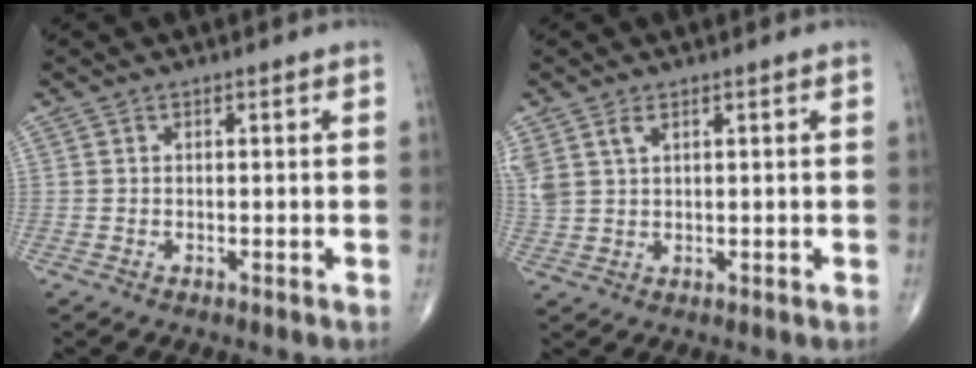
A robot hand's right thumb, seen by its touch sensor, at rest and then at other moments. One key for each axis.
{"total": 4.9, "fx": 2.5, "fy": 2.7, "fz": 3.2, "tx": -0.081, "ty": 0.004, "tz": 0.063}